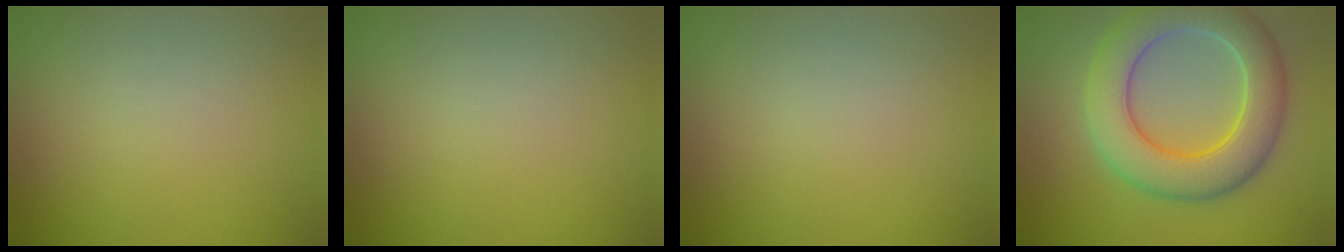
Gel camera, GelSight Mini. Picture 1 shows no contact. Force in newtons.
{"total": 0.0}
{"total": 0.0}
{"total": 8.1, "press": 8.0, "slide": 0.6}